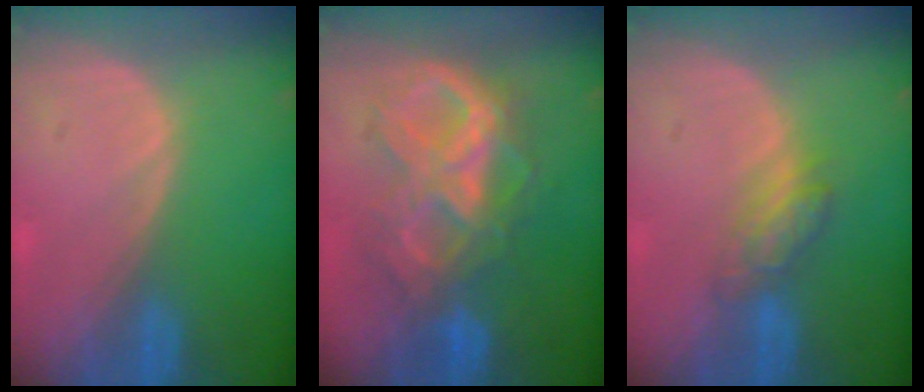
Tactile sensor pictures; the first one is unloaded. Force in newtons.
{"total": 9.9, "press": 9.8, "slide": 1.3}
{"total": 4.6, "press": 4.4, "slide": 1.4}